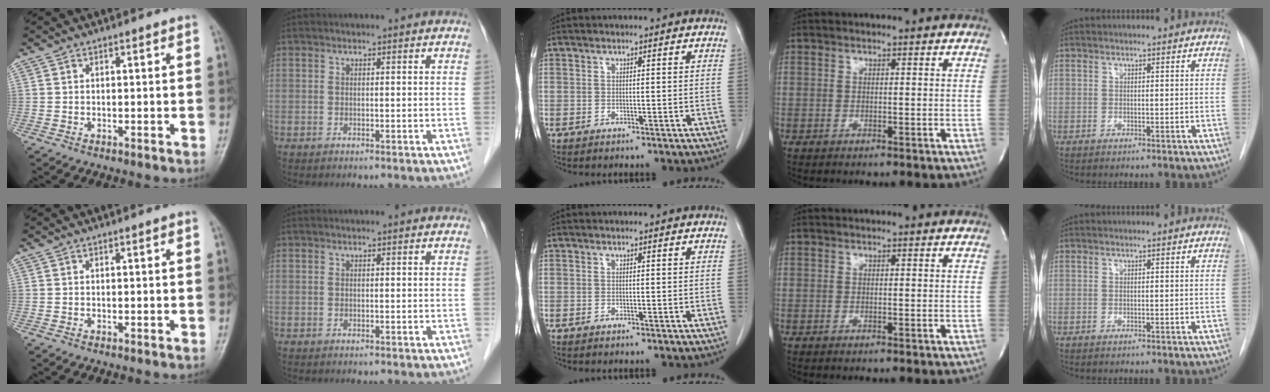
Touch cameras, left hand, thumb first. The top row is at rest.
{}